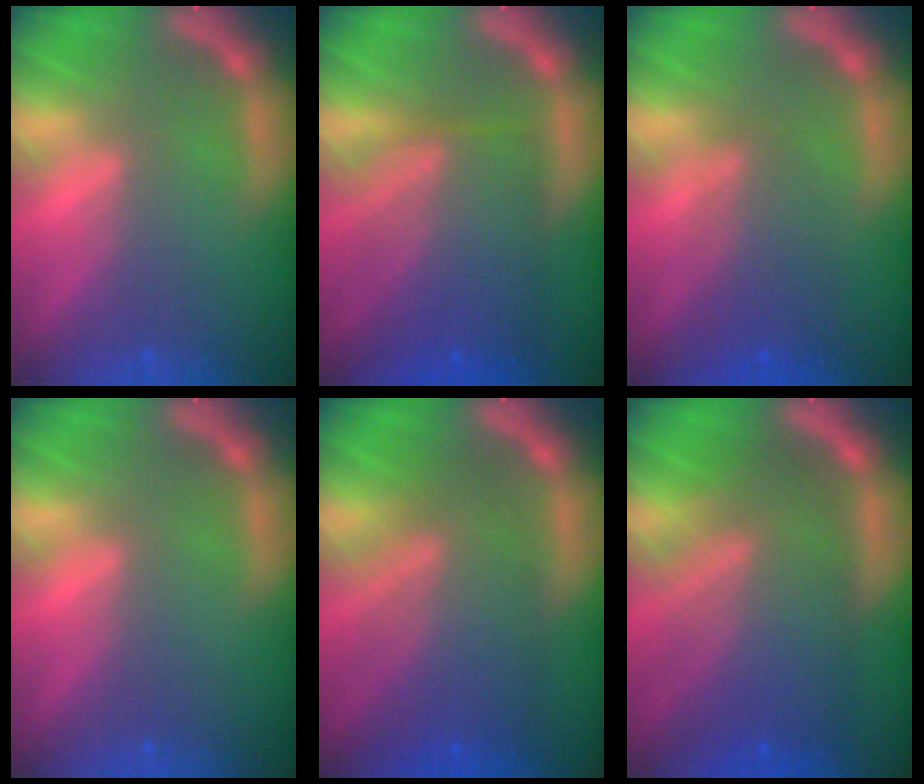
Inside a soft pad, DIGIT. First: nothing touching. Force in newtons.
{"total": 8.6}
{"total": 4.1}
{"total": 0.0}
{"total": 8.5}
{"total": 10.0}